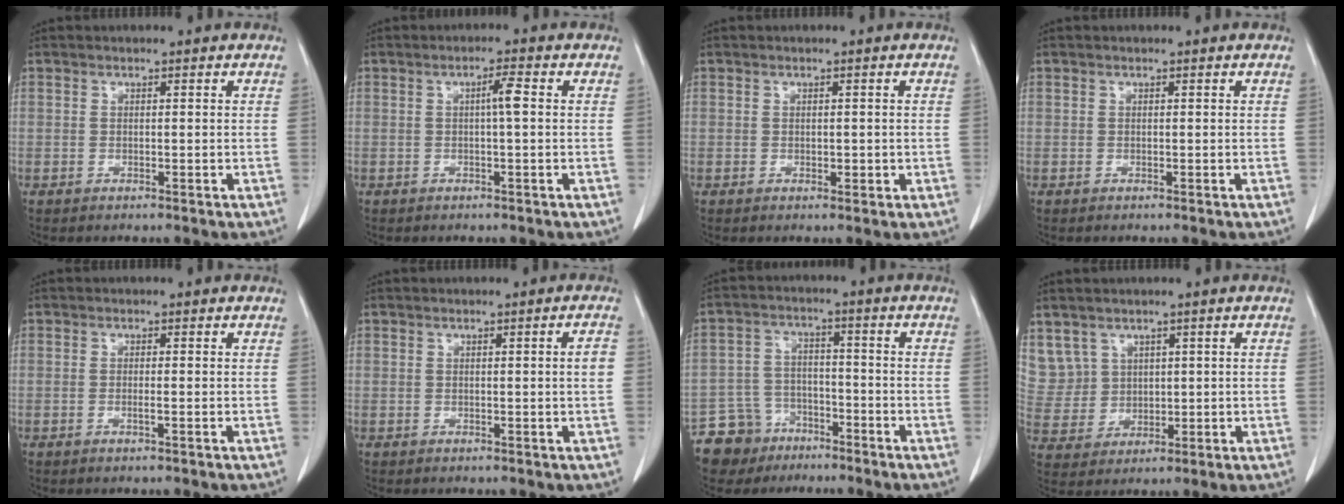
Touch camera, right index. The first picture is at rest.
{"total": 2.3, "force": [0.1, -0.1, 2.3], "torque": [-0.040, 0.004, 0.003]}
{"total": 1.1, "force": [-0.1, 0.8, 0.8], "torque": [-0.007, 0.000, 0.004]}
{"total": 0.0}
{"total": 0.7, "force": [-0.2, -0.1, 0.7], "torque": [-0.015, 0.000, -0.001]}
{"total": 2.1, "force": [0.1, -0.1, 2.1], "torque": [-0.027, 0.002, 0.001]}
{"total": 7.7, "force": [-5.4, 5.5, 0.4], "torque": [-0.012, 0.011, -0.098]}
{"total": 8.8, "force": [4.2, 7.7, 0.7], "torque": [-0.033, 0.034, 0.111]}